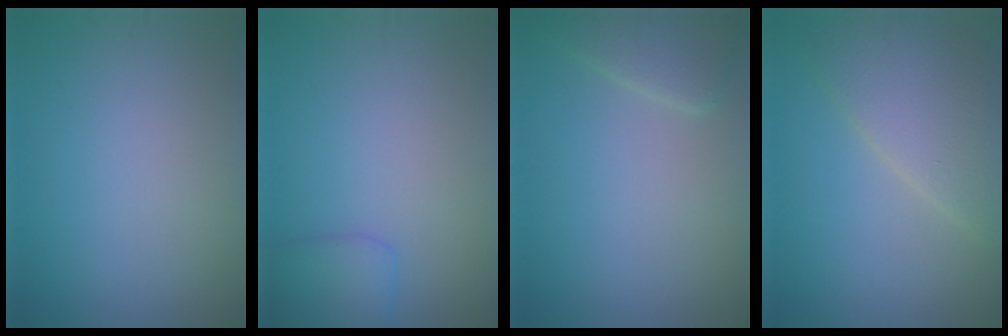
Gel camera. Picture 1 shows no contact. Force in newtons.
{"total": 2.4, "press": 2.4, "slide": 0.1}
{"total": 2.6, "press": 2.6, "slide": 0.3}
{"total": 5.4, "press": 5.4, "slide": 0.2}